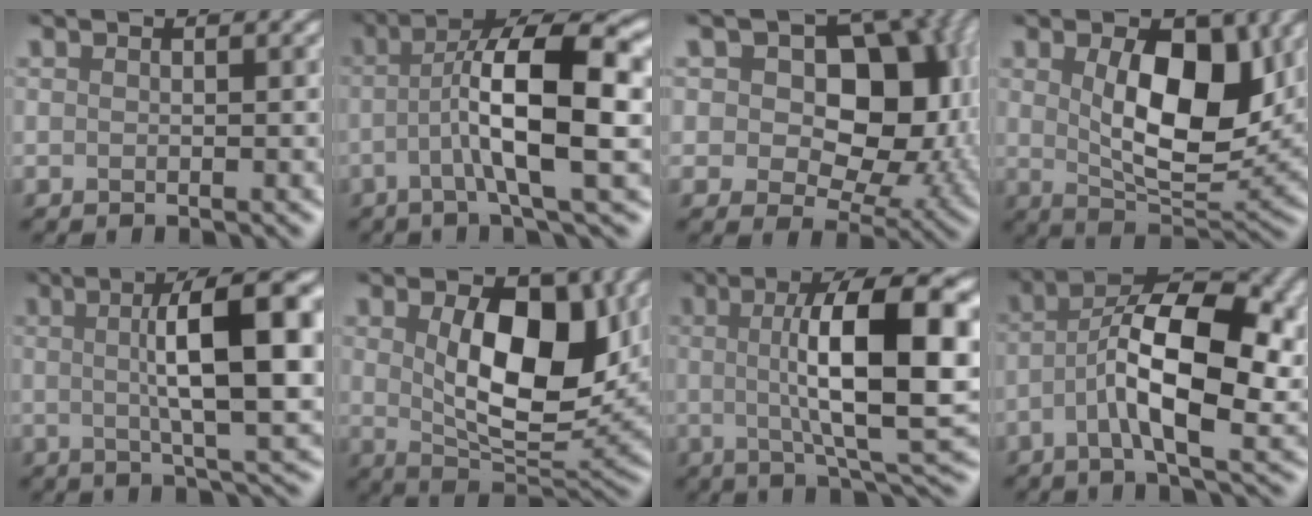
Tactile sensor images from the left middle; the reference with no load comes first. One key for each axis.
{"total": 7.4, "fx": -1.3, "fy": 0.9, "fz": 7.2, "tx": -0.148, "ty": 0.019, "tz": -0.005}
{"total": 8.9, "fx": 1.2, "fy": 6.2, "fz": 6.3, "tx": -0.086, "ty": 0.004, "tz": 0.038}
{"total": 7.0, "fx": 1.7, "fy": 3.0, "fz": 6.1, "tx": -0.126, "ty": -0.005, "tz": 0.051}
{"total": 10.6, "fx": 1.1, "fy": 1.9, "fz": 10.4, "tx": -0.155, "ty": 0.017, "tz": 0.034}
{"total": 7.7, "fx": 1.7, "fy": 3.4, "fz": 6.7, "tx": -0.136, "ty": -0.004, "tz": 0.053}
{"total": 10.3, "fx": 0.8, "fy": 1.8, "fz": 10.1, "tx": -0.158, "ty": 0.011, "tz": 0.034}
{"total": 9.0, "fx": -1.3, "fy": 3.1, "fz": 8.3, "tx": -0.174, "ty": 0.015, "tz": -0.006}